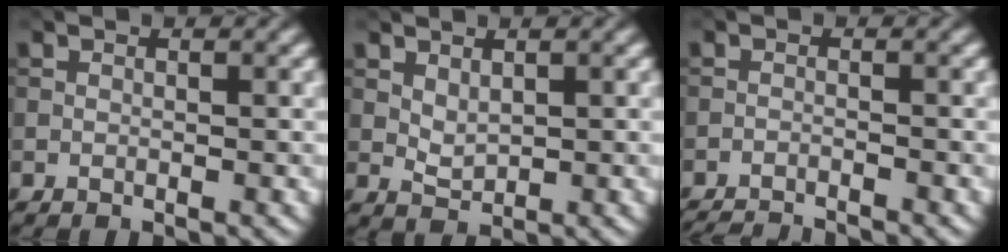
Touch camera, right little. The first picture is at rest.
{"total": 1.6, "force": [0.6, 0.9, 1.1], "torque": [-0.024, -0.004, 0.018]}
{"total": 4.0, "force": [-3.8, 0.4, 0.9], "torque": [-0.019, -0.014, -0.066]}